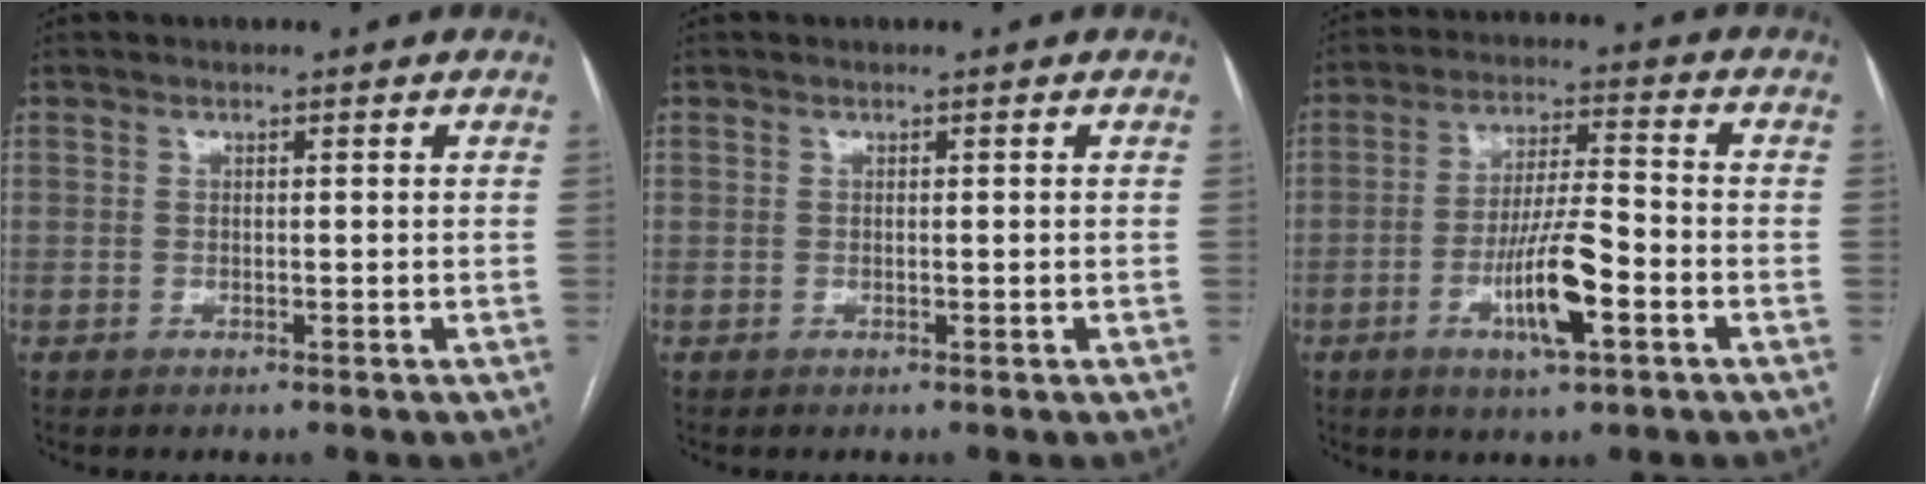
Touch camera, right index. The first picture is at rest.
{"total": 0.0}
{"total": 10.2, "force": [-3.9, 1.5, 9.3], "torque": [-0.171, -0.002, -0.068]}